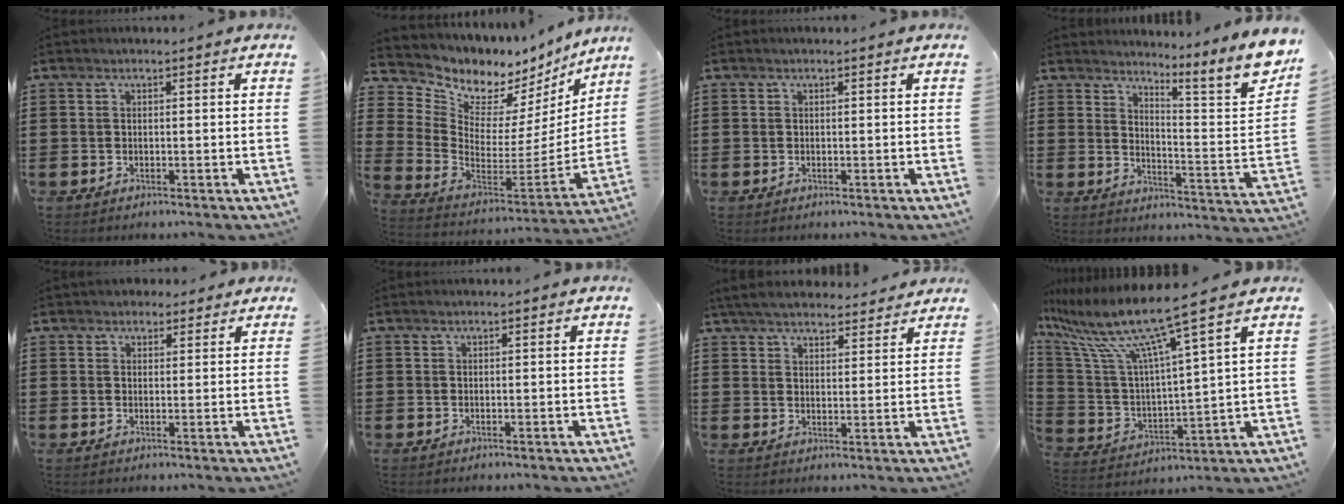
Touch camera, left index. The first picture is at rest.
{"total": 5.2, "force": [4.4, 2.8, -0.2], "torque": [-0.039, -0.060, 0.075]}
{"total": 0.0}
{"total": 7.6, "force": [5.8, -0.2, 5.0], "torque": [-0.073, -0.058, 0.088]}
{"total": 2.1, "force": [1.7, 1.3, 0.2], "torque": [-0.010, 0.010, 0.031]}
{"total": 0.0}
{"total": 4.9, "force": [4.6, 1.1, 1.4], "torque": [-0.043, -0.012, 0.085]}
{"total": 11.3, "force": [8.4, 0.3, 7.6], "torque": [-0.188, -0.057, 0.132]}